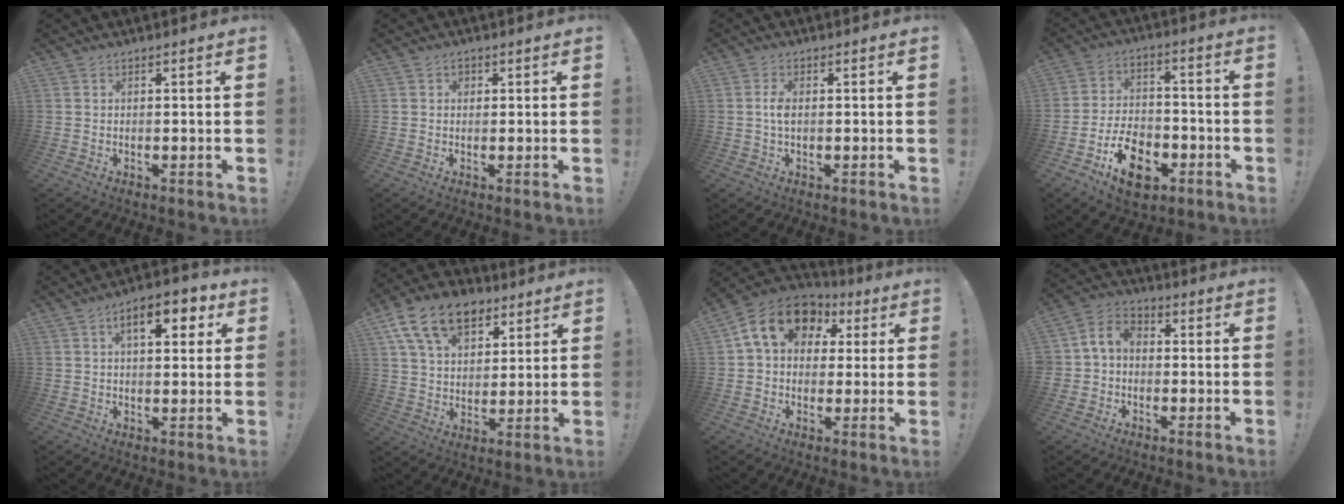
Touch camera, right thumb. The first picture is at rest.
{"total": 1.4, "force": [0.2, 1.2, 0.6], "torque": [-0.003, -0.001, 0.001]}
{"total": 3.1, "force": [-0.1, 1.6, 2.6], "torque": [-0.055, 0.005, -0.006]}
{"total": 14.5, "force": [-7.5, 9.1, 8.5], "torque": [-0.133, 0.061, -0.125]}
{"total": 9.4, "force": [3.4, 4.2, 7.7], "torque": [-0.111, 0.000, 0.051]}
{"total": 17.0, "force": [9.2, 10.7, 9.5], "torque": [-0.157, -0.040, 0.172]}
{"total": 15.9, "force": [5.5, 11.4, 9.7], "torque": [-0.154, 0.002, 0.104]}
{"total": 6.9, "force": [0.0, 5.8, 3.7], "torque": [-0.081, 0.018, 0.001]}